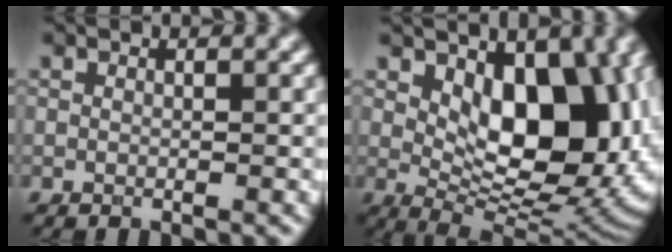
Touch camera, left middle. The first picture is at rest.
{"total": 12.7, "force": [1.9, 7.3, 10.2], "torque": [-0.110, -0.008, 0.034]}